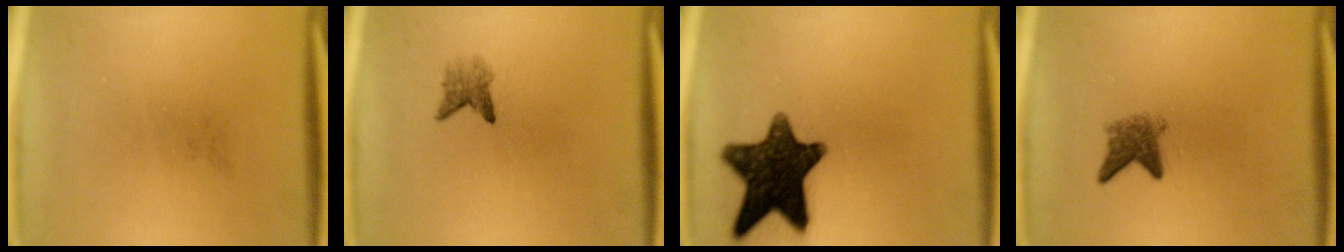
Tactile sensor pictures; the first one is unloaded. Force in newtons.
{"total": 2.0}
{"total": 14.3}
{"total": 3.1}